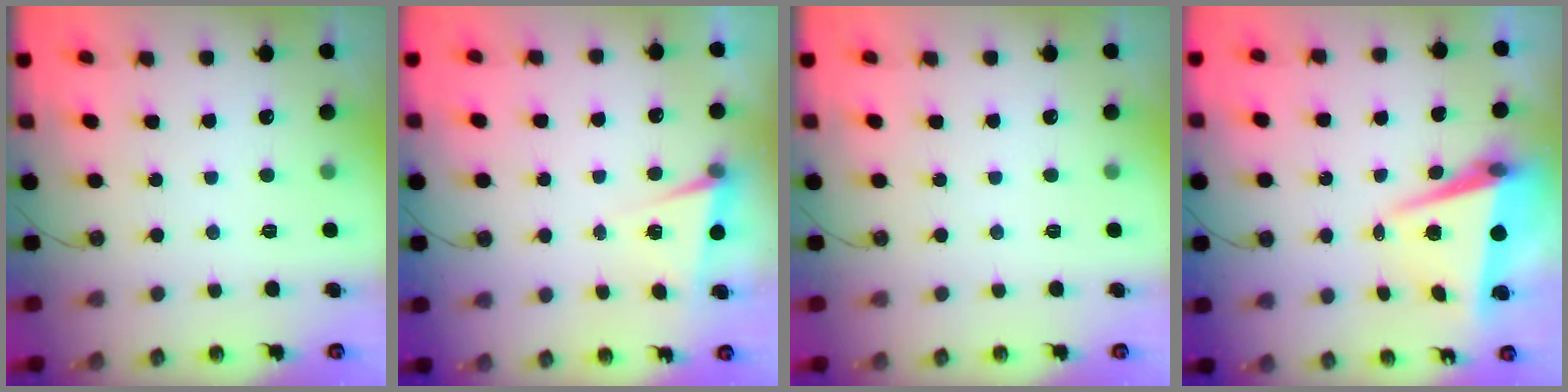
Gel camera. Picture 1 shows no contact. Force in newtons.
{"total": 2.5, "press": 1.8, "slide": 1.8}
{"total": 0.0}
{"total": 6.8, "press": 6.4, "slide": 2.5}